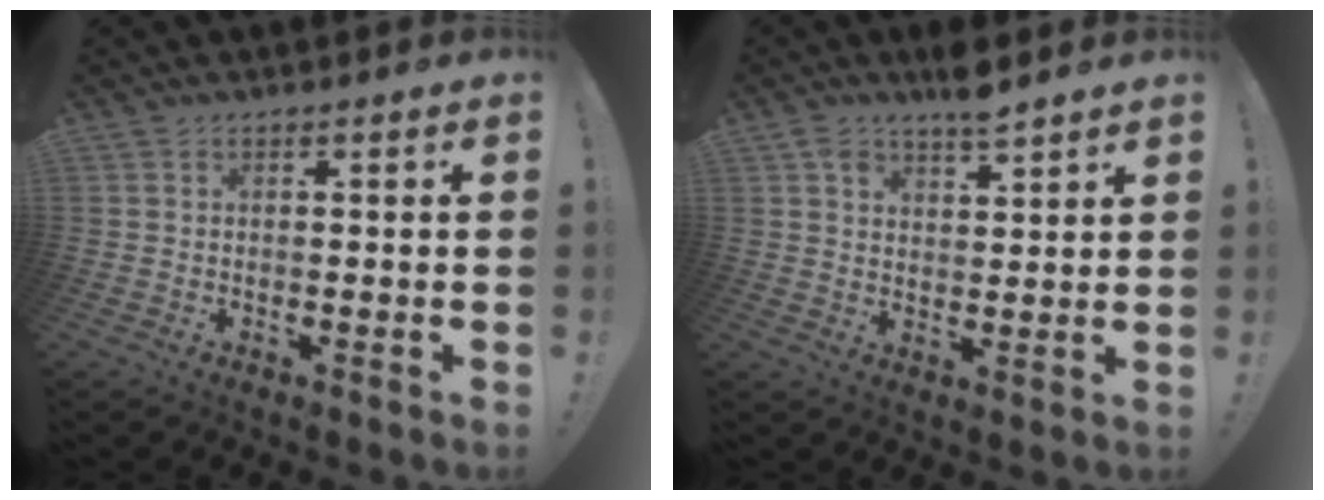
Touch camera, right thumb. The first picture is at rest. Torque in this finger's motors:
{"motor_torque": [-0.04, 1.11, 0.22, -0.04, 0.02]}